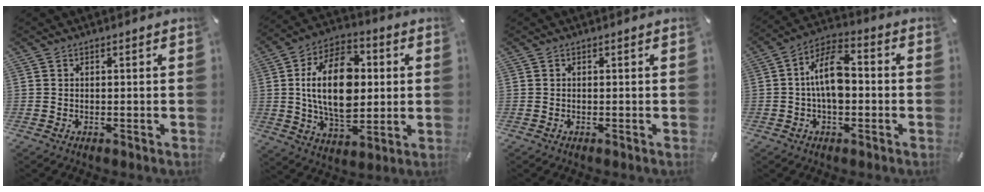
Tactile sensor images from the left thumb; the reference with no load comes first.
{"total": 19.3, "force": [1.8, 12.3, 14.8], "torque": [-0.293, 0.004, 0.026]}
{"total": 0.0}
{"total": 11.2, "force": [-0.9, 6.0, 9.4], "torque": [-0.178, 0.010, -0.014]}